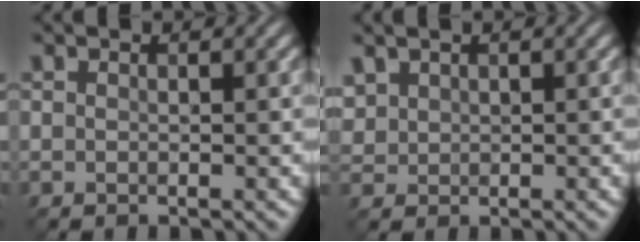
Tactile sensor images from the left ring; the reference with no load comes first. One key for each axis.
{"total": 1.1, "fx": 0.7, "fy": 0.9, "fz": 0.1, "tx": -0.009, "ty": 0.005, "tz": 0.028}